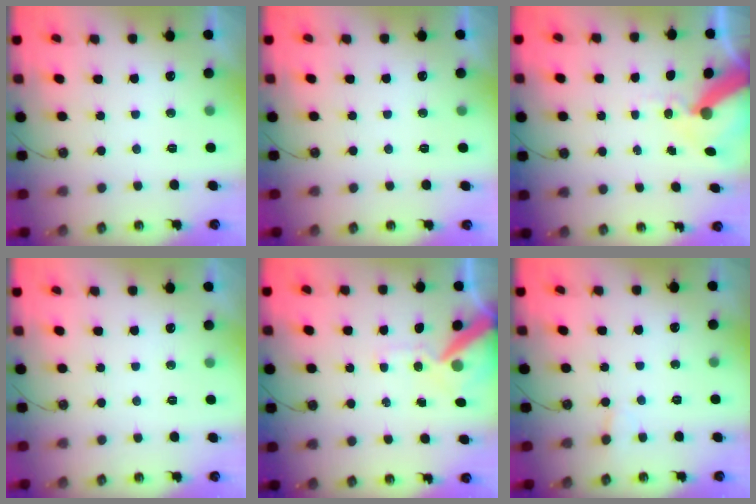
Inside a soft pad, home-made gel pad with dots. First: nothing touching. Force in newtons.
{"total": 0.0}
{"total": 11.5, "press": 11.4, "slide": 1.6}
{"total": 0.0}
{"total": 11.7, "press": 11.5, "slide": 1.8}
{"total": 3.3, "press": 3.3, "slide": 0.4}